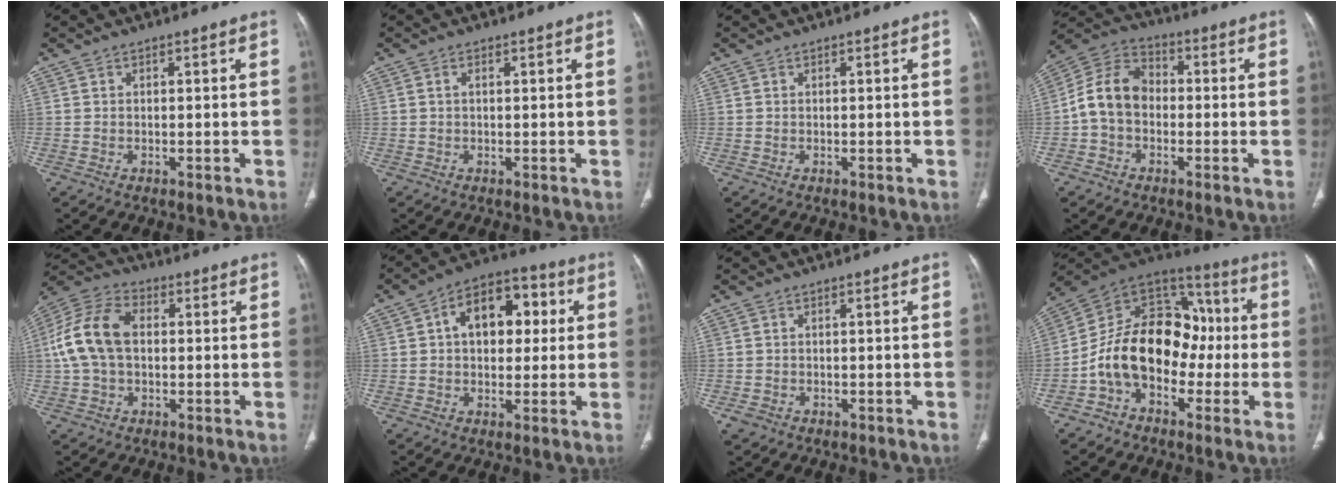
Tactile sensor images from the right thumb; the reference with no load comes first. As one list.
[{"total": 0.9, "force": [0.2, 0.5, 0.7], "torque": [-0.019, 0.005, 0.004]}, {"total": 0.0}, {"total": 10.3, "force": [-1.2, 7.7, 6.6], "torque": [-0.112, 0.036, -0.038]}, {"total": 12.9, "force": [0.7, 8.6, 9.6], "torque": [-0.194, 0.032, 0.006]}, {"total": 13.4, "force": [2.7, 8.9, 9.7], "torque": [-0.106, 0.024, 0.033]}, {"total": 1.9, "force": [-0.8, 1.5, 0.8], "torque": [-0.017, 0.004, -0.009]}, {"total": 19.0, "force": [-3.4, 13.5, 12.9], "torque": [-0.175, 0.065, -0.065]}]